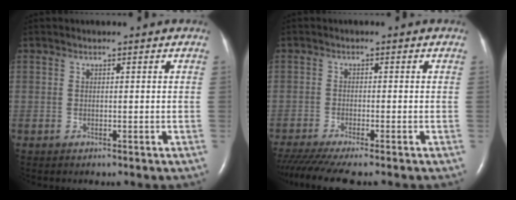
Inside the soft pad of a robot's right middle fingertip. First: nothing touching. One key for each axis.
{"total": 8.2, "fx": -6.9, "fy": -0.1, "fz": 4.4, "tx": -0.070, "ty": -0.022, "tz": -0.115}